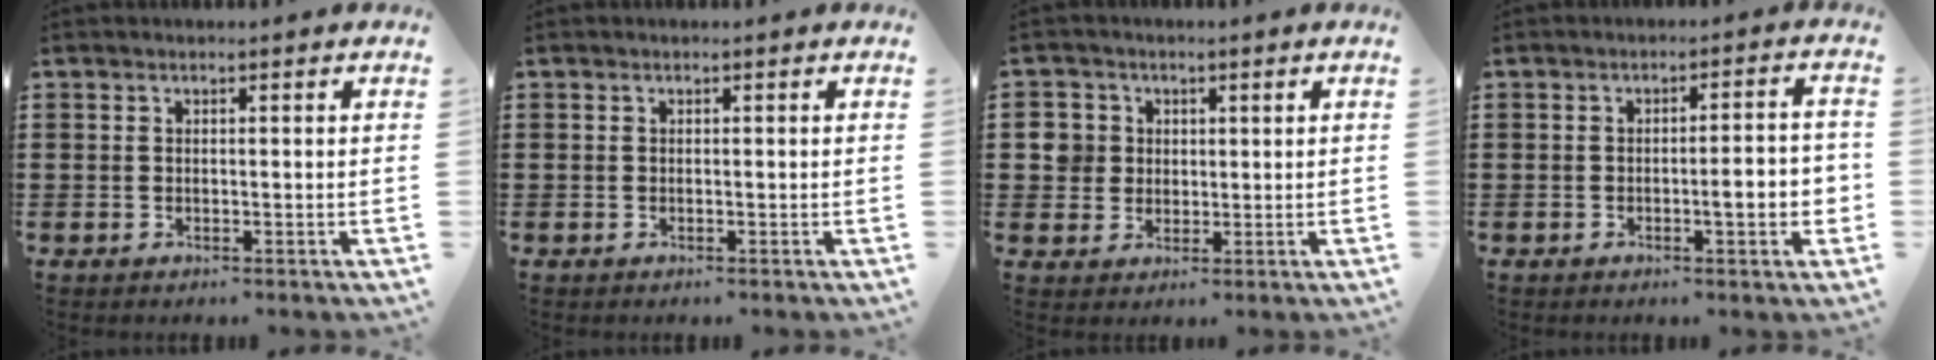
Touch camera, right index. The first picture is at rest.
{"total": 0.0}
{"total": 4.3, "force": [0.8, 4.1, 0.9], "torque": [-0.037, 0.015, 0.015]}
{"total": 5.1, "force": [-1.0, 0.7, 4.9], "torque": [-0.065, -0.007, -0.020]}